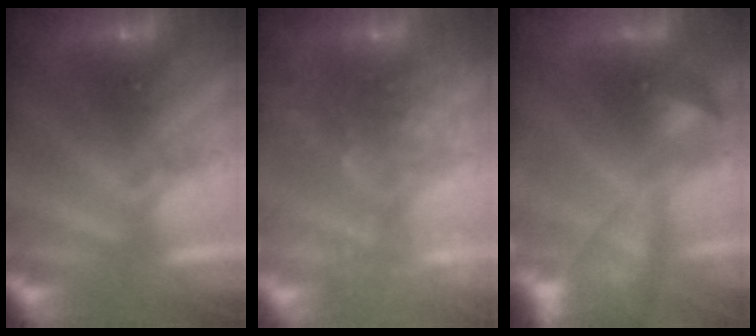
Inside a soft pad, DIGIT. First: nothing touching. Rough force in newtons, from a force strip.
{"total": 9.1}
{"total": 9.3}